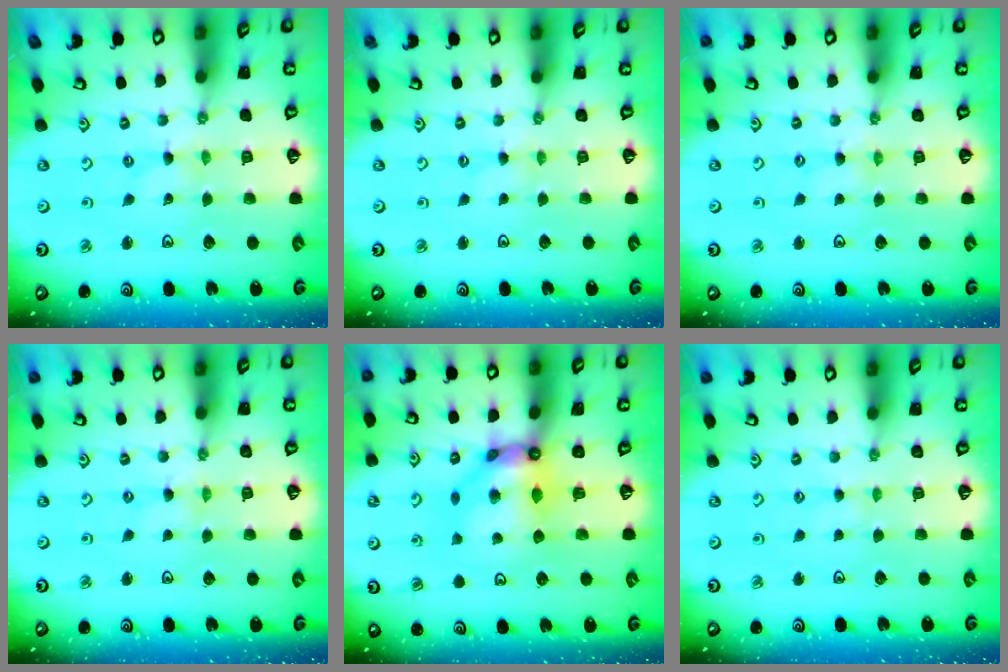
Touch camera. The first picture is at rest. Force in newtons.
{"total": 0.5, "press": 0.5, "slide": 0.2}
{"total": 2.1, "press": 2.1, "slide": 0.3}
{"total": 0.0}
{"total": 10.2, "press": 10.2, "slide": 1.2}
{"total": 0.0}